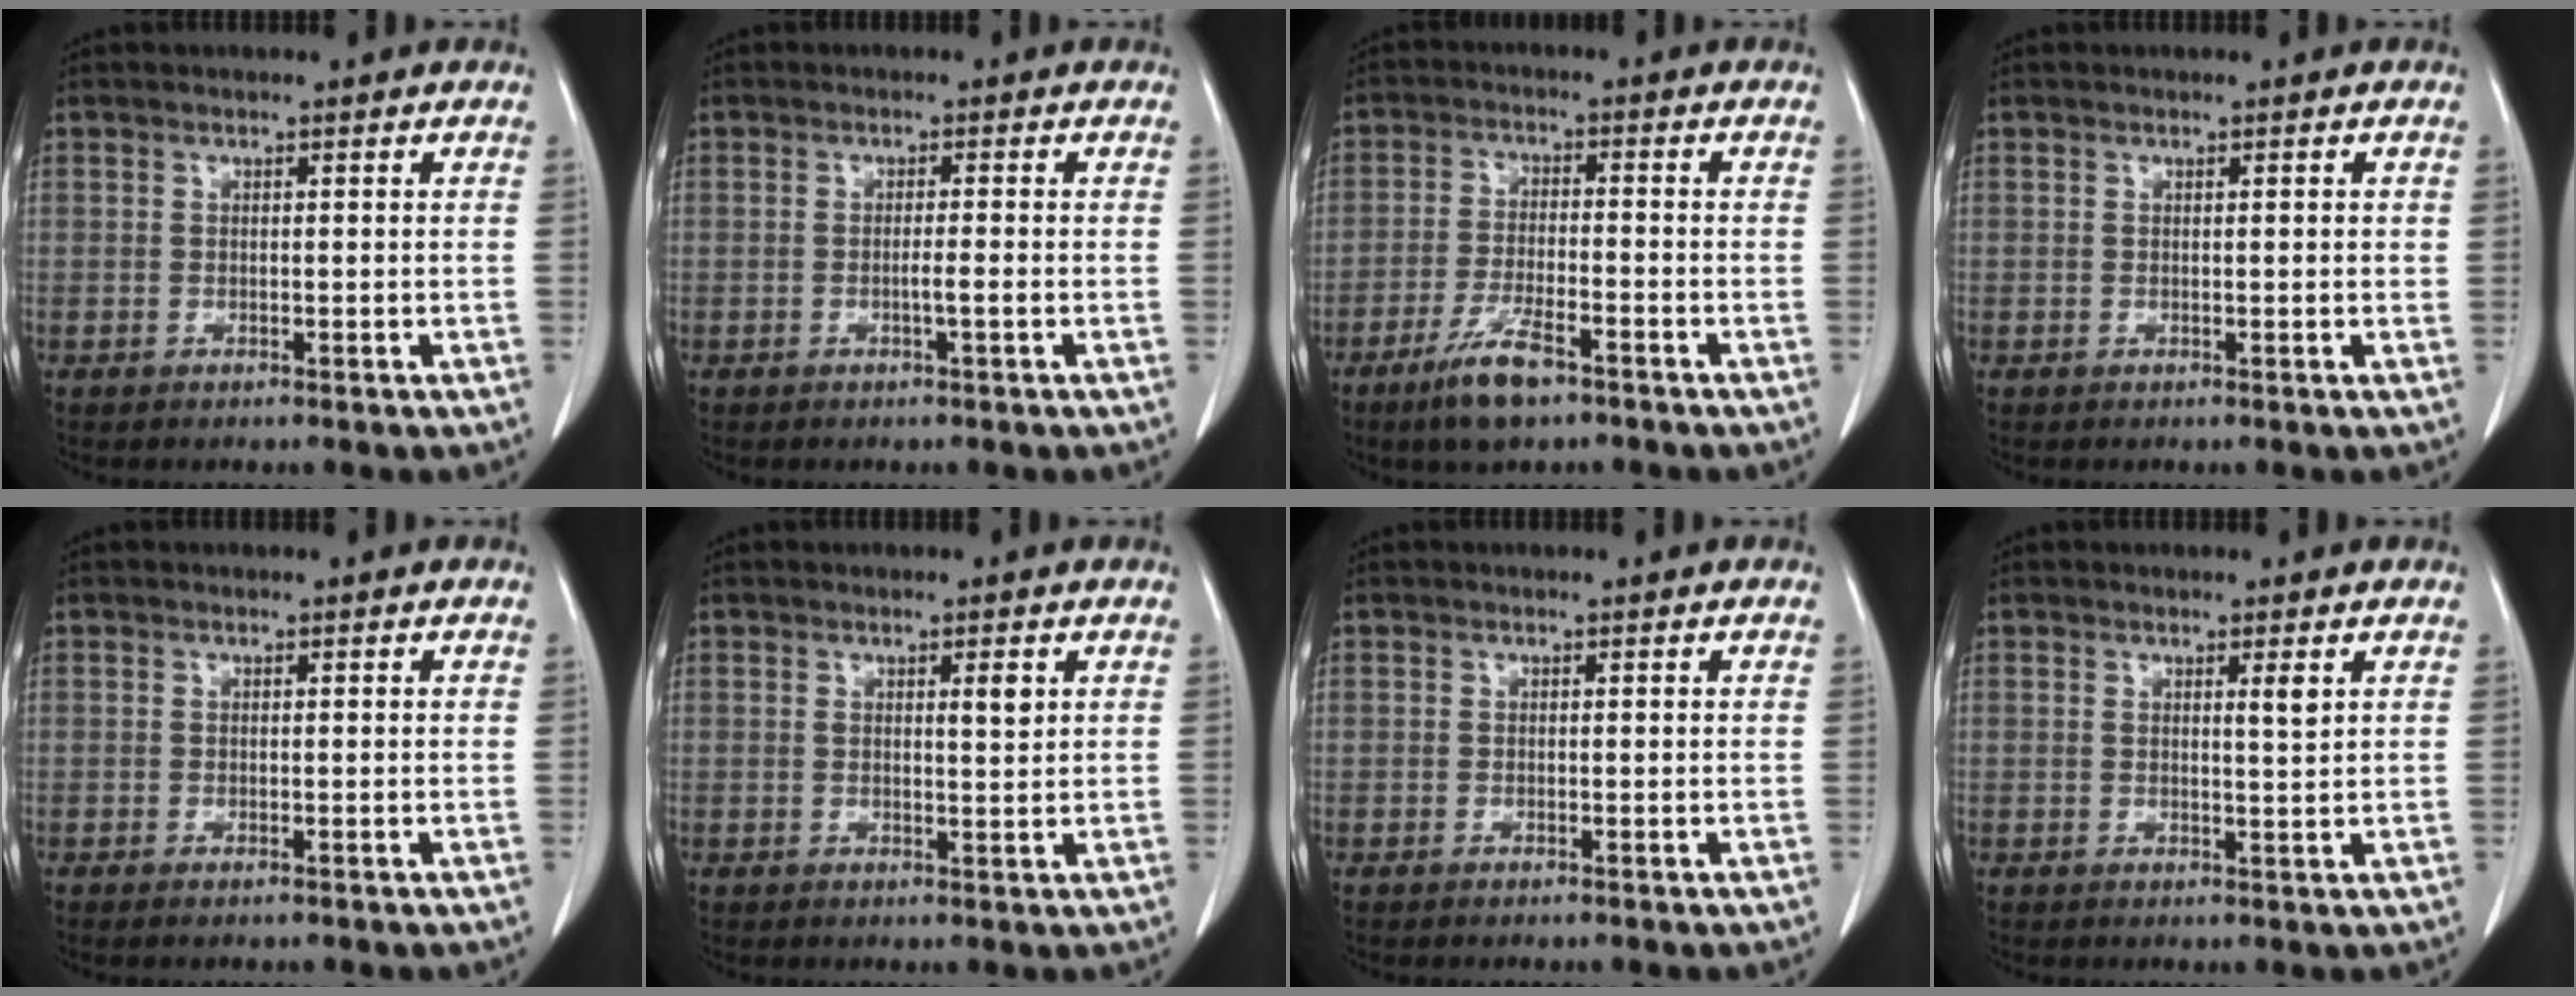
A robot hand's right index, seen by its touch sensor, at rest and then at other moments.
{"total": 1.5, "force": [-0.5, -0.2, 1.4], "torque": [-0.023, 0.000, -0.008]}
{"total": 7.4, "force": [-5.0, 1.5, 5.3], "torque": [-0.107, -0.011, -0.087]}
{"total": 0.7, "force": [0.2, 0.2, 0.6], "torque": [-0.010, 0.001, 0.003]}
{"total": 0.6, "force": [-0.5, 0.1, 0.4], "torque": [-0.011, -0.002, -0.006]}
{"total": 2.2, "force": [0.9, 0.4, 2.0], "torque": [-0.030, -0.003, 0.012]}
{"total": 0.0}
{"total": 1.8, "force": [0.8, -0.1, 1.6], "torque": [-0.028, -0.005, 0.012]}